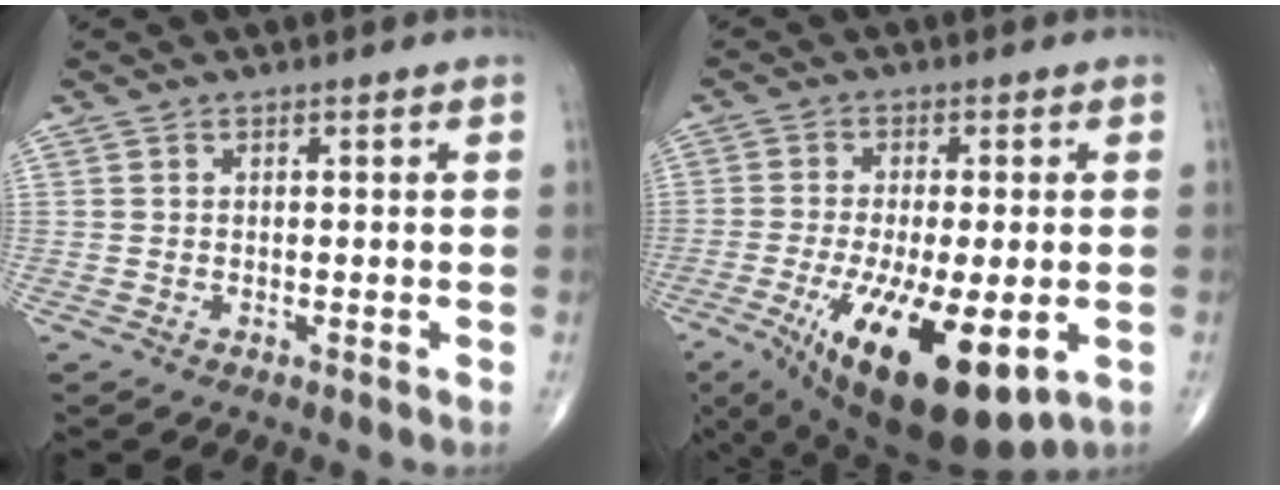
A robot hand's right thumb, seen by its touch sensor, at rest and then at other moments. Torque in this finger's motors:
{"motor_torque": [2.57, 2.43, 0.98, -1.12, 0.65]}